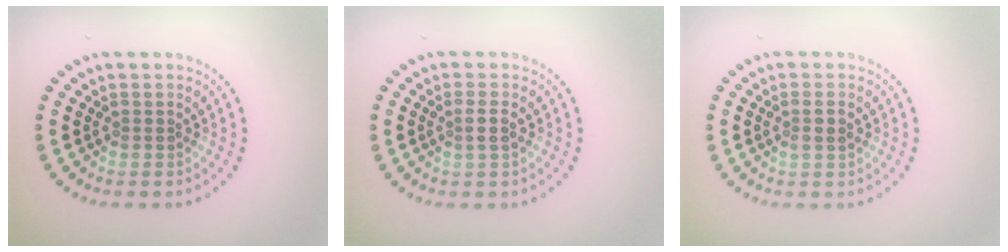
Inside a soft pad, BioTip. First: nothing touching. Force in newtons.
{"total": 1.2, "press": 1.0, "slide": 0.7}
{"total": 1.3, "press": 1.1, "slide": 0.6}